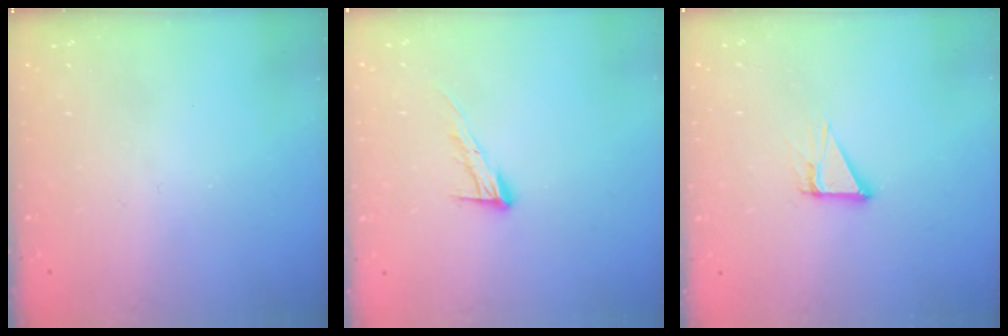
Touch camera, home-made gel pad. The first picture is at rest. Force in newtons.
{"total": 9.1, "press": 9.1, "slide": 0.6}
{"total": 4.6, "press": 4.6, "slide": 0.2}